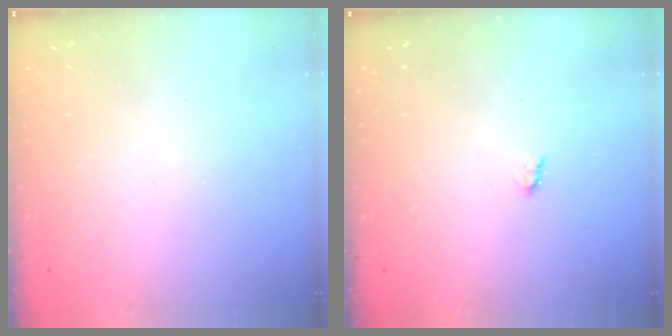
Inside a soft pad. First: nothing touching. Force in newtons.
{"total": 1.7, "press": 1.6, "slide": 0.3}